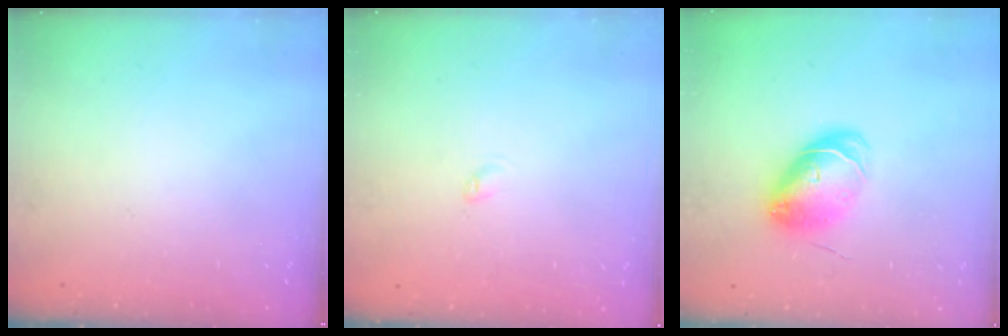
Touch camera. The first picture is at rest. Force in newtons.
{"total": 2.3, "press": 2.3, "slide": 0.3}
{"total": 8.6, "press": 8.5, "slide": 0.7}